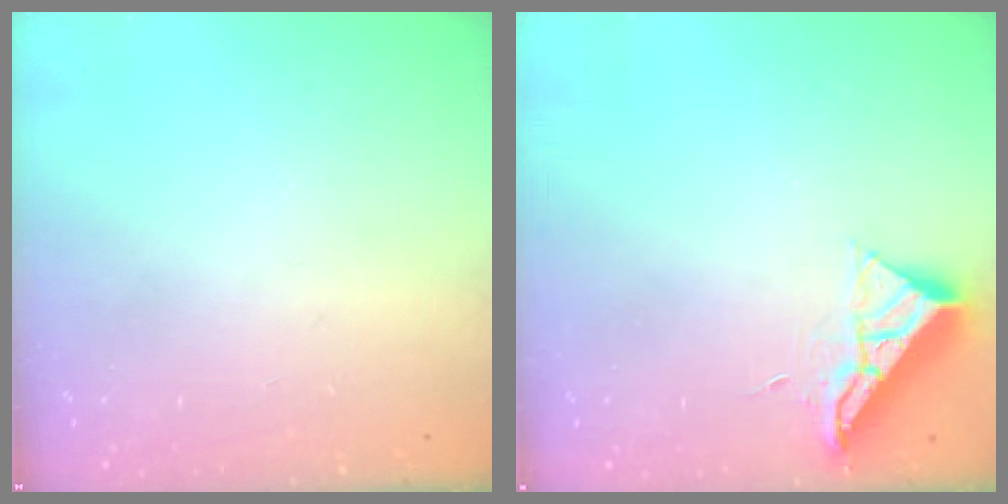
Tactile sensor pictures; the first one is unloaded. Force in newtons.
{"total": 10.2, "press": 10.2, "slide": 0.5}